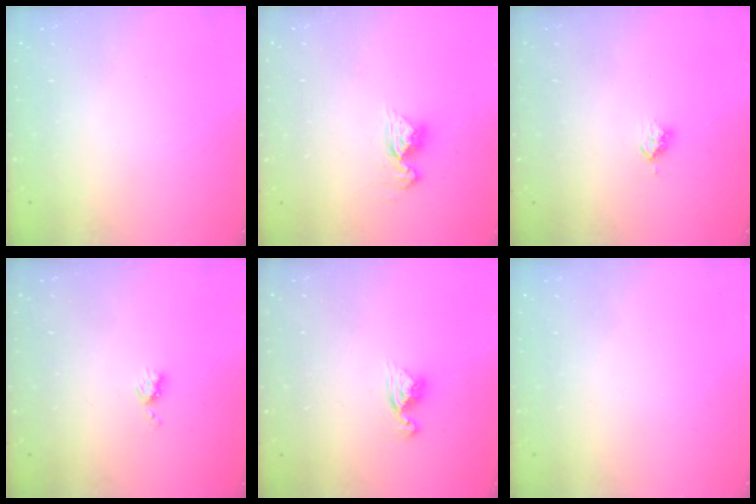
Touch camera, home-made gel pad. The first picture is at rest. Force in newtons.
{"total": 9.6, "press": 9.6, "slide": 1.0}
{"total": 4.0, "press": 3.9, "slide": 0.4}
{"total": 5.8, "press": 5.7, "slide": 0.8}
{"total": 8.2, "press": 8.2, "slide": 0.8}
{"total": 0.0}